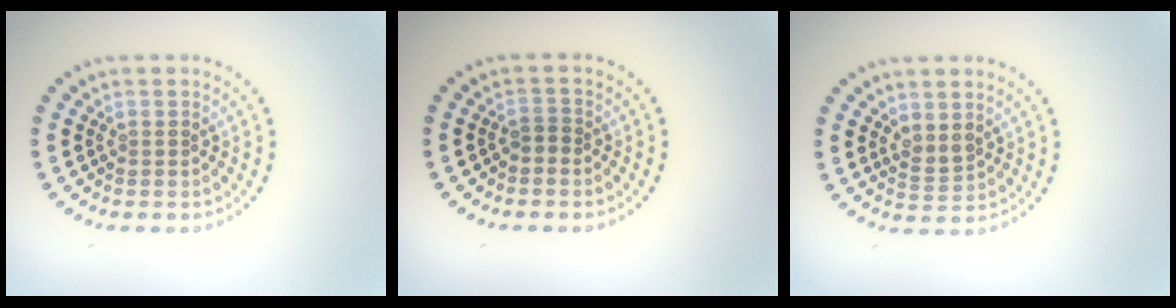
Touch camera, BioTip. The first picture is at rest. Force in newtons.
{"total": 0.9, "press": 0.7, "slide": 0.6}
{"total": 1.5, "press": 1.3, "slide": 0.7}